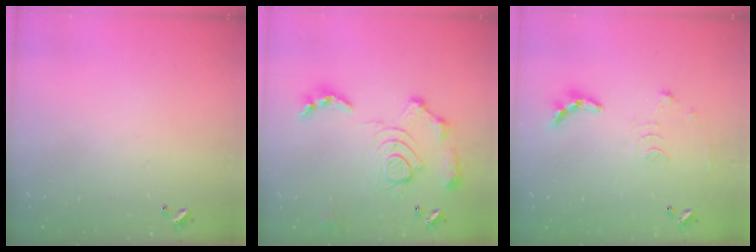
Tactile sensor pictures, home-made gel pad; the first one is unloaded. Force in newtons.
{"total": 15.6, "press": 15.5, "slide": 1.6}
{"total": 9.3, "press": 9.3, "slide": 0.8}